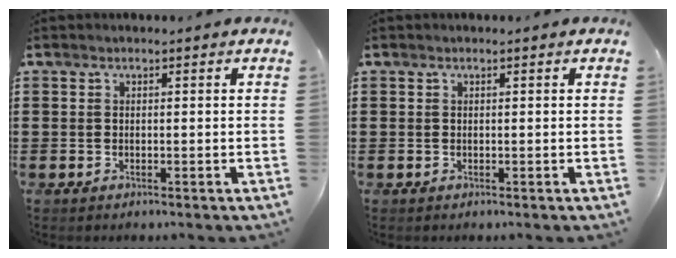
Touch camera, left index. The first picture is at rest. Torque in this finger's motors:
{"motor_torque": [-0.42, 0.81, -0.07, -0.01]}